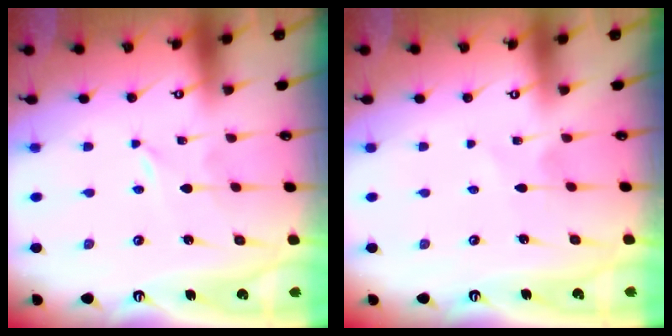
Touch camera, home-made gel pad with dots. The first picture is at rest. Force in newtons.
{"total": 2.1, "press": 2.1, "slide": 0.1}